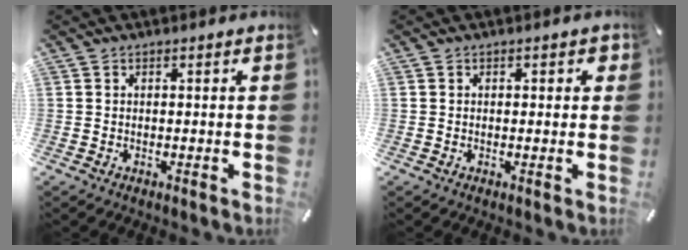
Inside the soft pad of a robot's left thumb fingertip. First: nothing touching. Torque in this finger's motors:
{"motor_torque": [0.00, -0.17, -0.07, 0.22, -0.11]}